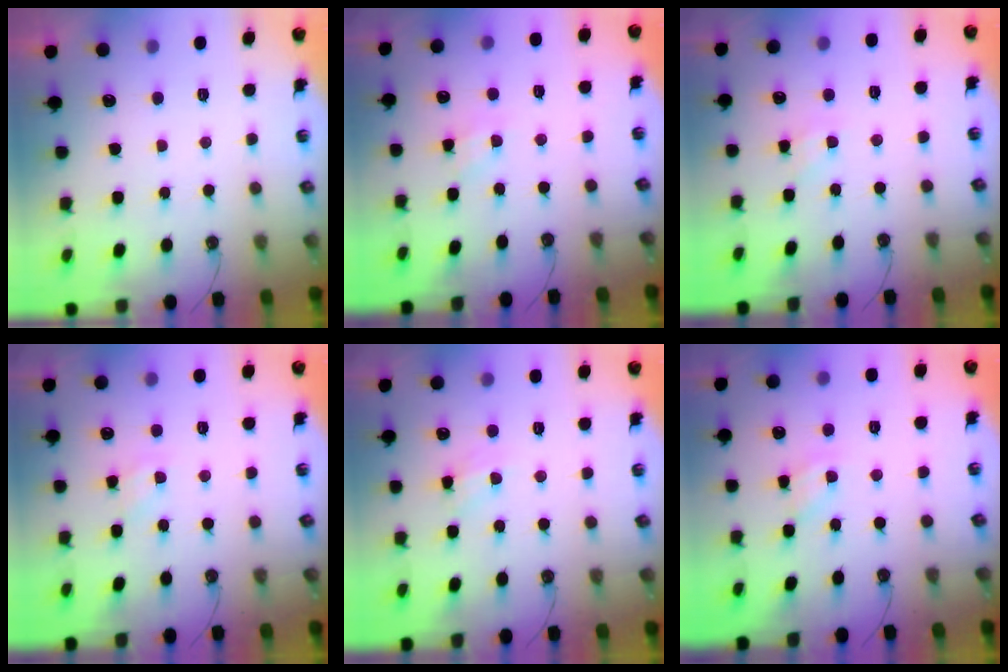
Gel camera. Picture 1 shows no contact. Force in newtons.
{"total": 3.1, "press": 3.1, "slide": 0.5}
{"total": 2.5, "press": 2.5, "slide": 0.1}
{"total": 4.2, "press": 4.1, "slide": 0.5}
{"total": 5.9, "press": 5.9, "slide": 0.4}
{"total": 4.0, "press": 4.0, "slide": 0.2}